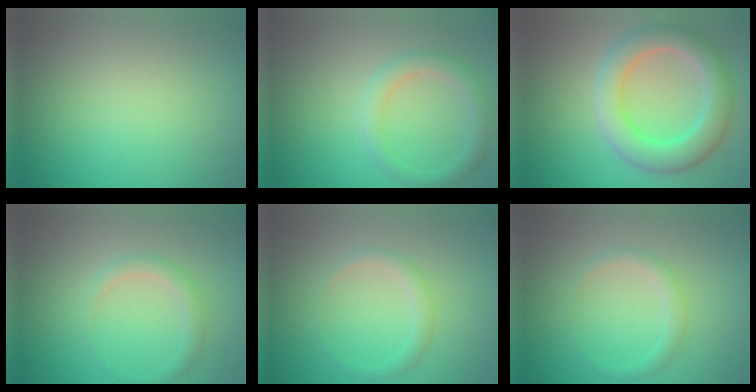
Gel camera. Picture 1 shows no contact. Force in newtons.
{"total": 2.3, "press": 2.3, "slide": 0.1}
{"total": 5.7, "press": 5.7, "slide": 0.5}
{"total": 1.7, "press": 1.7, "slide": 0.1}
{"total": 1.5, "press": 1.5, "slide": 0.0}
{"total": 1.5, "press": 1.5, "slide": 0.0}